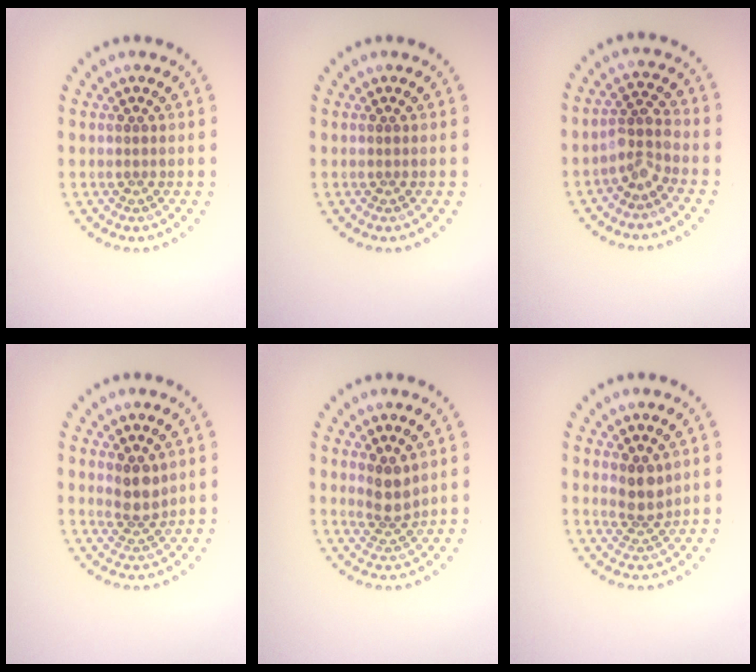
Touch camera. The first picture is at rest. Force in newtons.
{"total": 0.0}
{"total": 2.6, "press": 1.9, "slide": 1.7}
{"total": 2.4, "press": 2.0, "slide": 1.3}
{"total": 2.5, "press": 1.9, "slide": 1.6}
{"total": 2.3, "press": 2.1, "slide": 1.1}